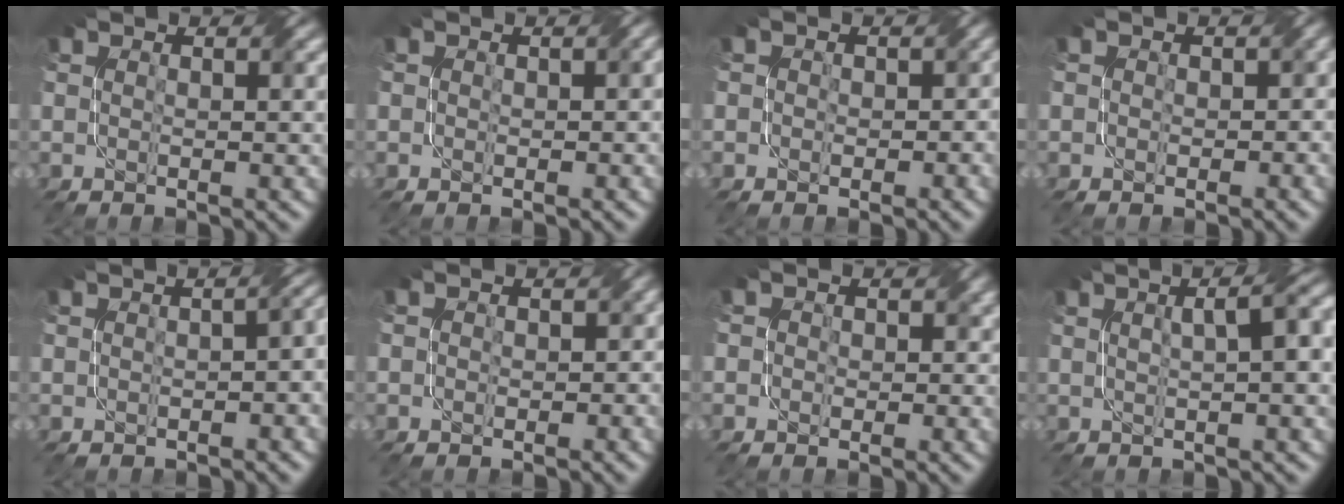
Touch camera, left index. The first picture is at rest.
{"total": 0.7, "force": [0.0, 0.6, 0.4], "torque": [-0.001, 0.003, 0.006]}
{"total": 2.4, "force": [0.2, 2.2, 0.9], "torque": [0.007, 0.007, -0.006]}
{"total": 1.8, "force": [0.0, 1.7, 0.7], "torque": [0.009, 0.000, 0.001]}
{"total": 4.8, "force": [-0.2, 2.4, 4.2], "torque": [-0.019, 0.007, 0.004]}
{"total": 1.9, "force": [0.0, 1.8, 0.7], "torque": [0.009, 0.001, 0.001]}
{"total": 2.7, "force": [0.5, 2.5, 0.8], "torque": [0.006, 0.011, -0.013]}
{"total": 5.3, "force": [1.3, 1.5, 4.9], "torque": [-0.044, 0.025, 0.018]}